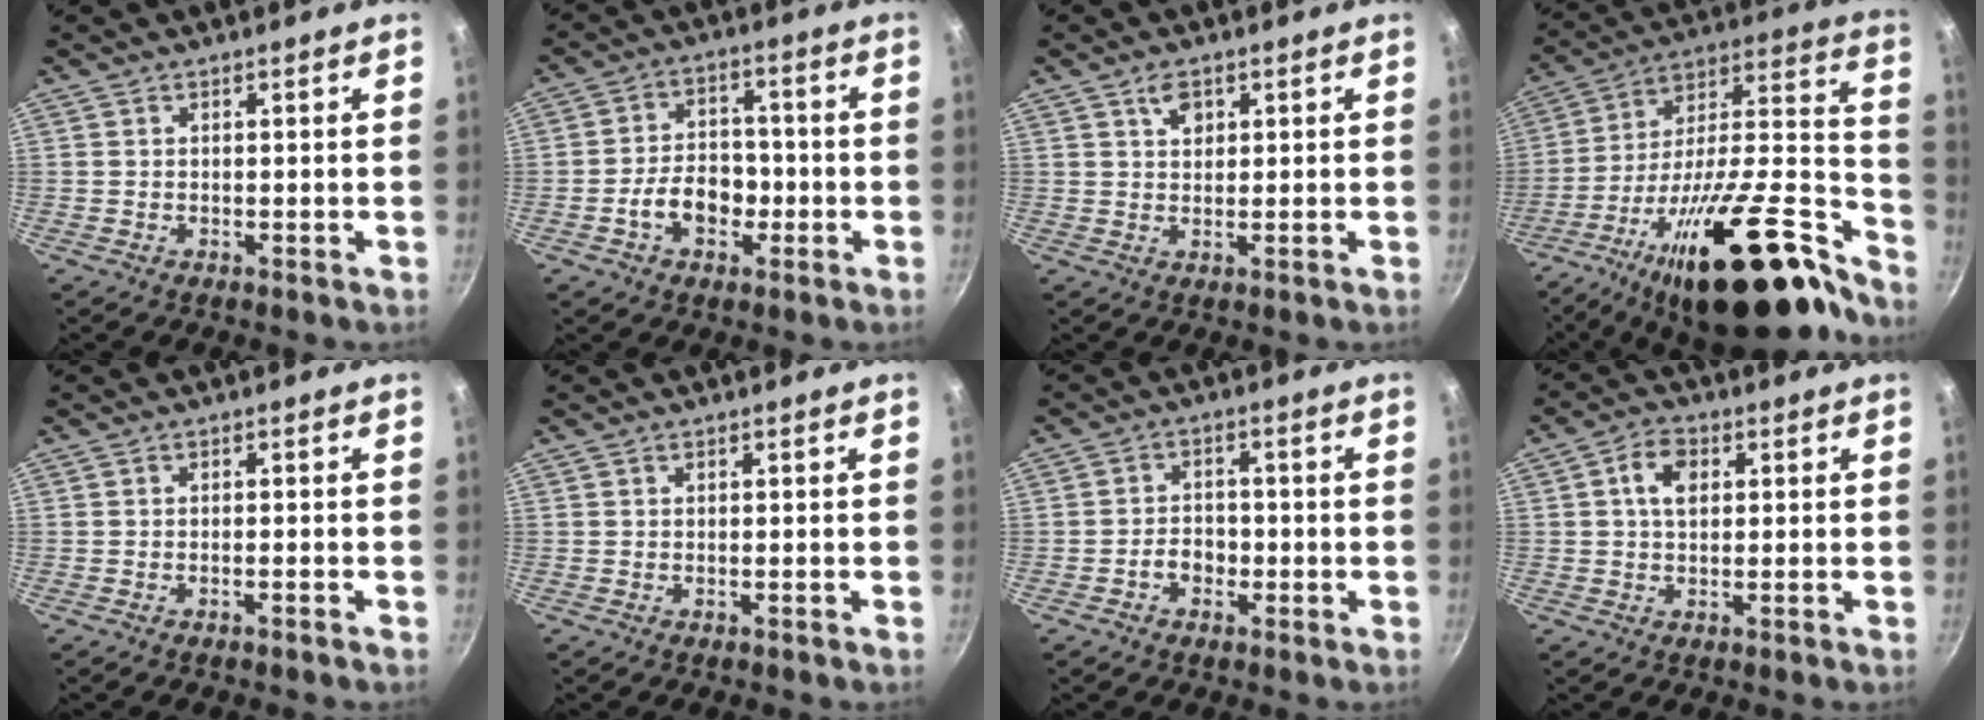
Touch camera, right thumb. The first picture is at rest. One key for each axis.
{"total": 8.3, "fx": -2.7, "fy": 5.8, "fz": 5.3, "tx": -0.063, "ty": 0.028, "tz": -0.048}
{"total": 2.9, "fx": 1.4, "fy": 1.8, "fz": 1.8, "tx": -0.020, "ty": -0.007, "tz": 0.022}
{"total": 34.1, "fx": -21.3, "fy": 11.0, "fz": 24.2, "tx": -0.302, "ty": 0.113, "tz": -0.341}
{"total": 0.8, "fx": -0.7, "fy": -0.1, "fz": 0.4, "tx": -0.017, "ty": 0.006, "tz": -0.010}
{"total": 0.0}
{"total": 3.8, "fx": -1.6, "fy": 2.8, "fz": 2.0, "tx": -0.014, "ty": 0.019, "tz": -0.028}
{"total": 5.1, "fx": 0.9, "fy": 3.3, "fz": 3.7, "tx": -0.058, "ty": 0.008, "tz": 0.010}